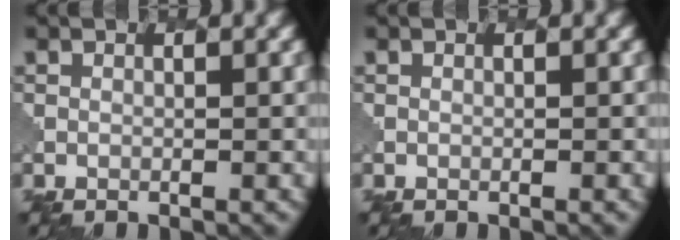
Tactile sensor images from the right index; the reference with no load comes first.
{"total": 0.0}